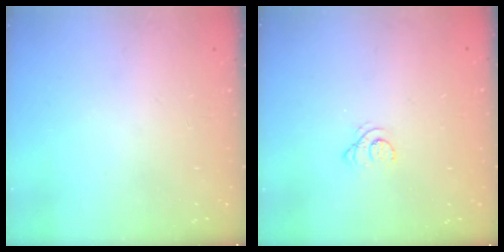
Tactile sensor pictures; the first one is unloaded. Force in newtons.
{"total": 1.8, "press": 1.8, "slide": 0.2}